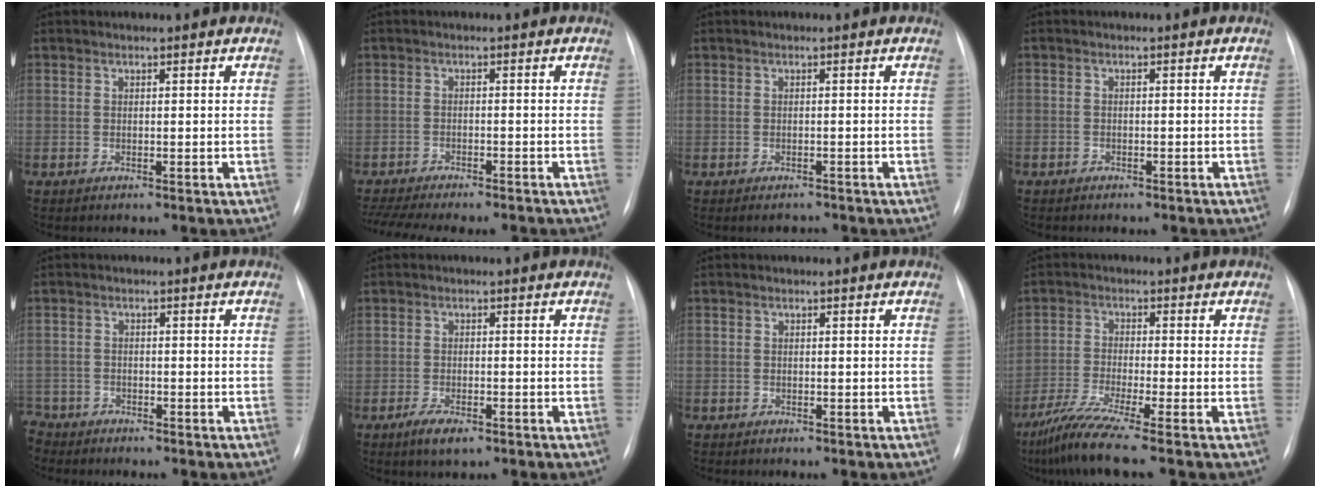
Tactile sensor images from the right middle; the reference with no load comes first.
{"total": 13.8, "force": [-12.1, 2.9, 6.0], "torque": [-0.120, -0.007, -0.164]}
{"total": 1.5, "force": [-1.4, 0.6, 0.4], "torque": [-0.005, -0.002, -0.014]}
{"total": 1.7, "force": [-1.3, 1.0, 0.5], "torque": [-0.009, 0.003, -0.014]}
{"total": 4.9, "force": [-4.2, 2.6, 0.0], "torque": [0.002, -0.002, -0.078]}
{"total": 3.7, "force": [-2.3, 1.3, 2.5], "torque": [-0.054, -0.004, -0.038]}
{"total": 1.5, "force": [-1.0, 1.1, 0.2], "torque": [-0.010, 0.003, -0.011]}
{"total": 7.6, "force": [-5.8, -1.2, 4.8], "torque": [-0.096, -0.033, -0.111]}